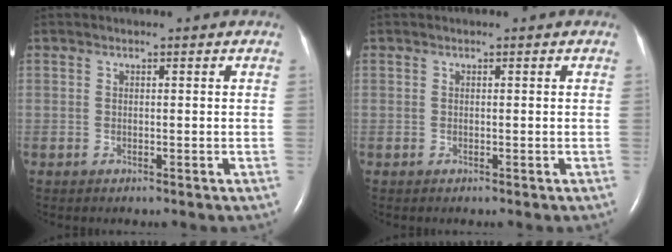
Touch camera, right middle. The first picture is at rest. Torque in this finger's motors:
{"motor_torque": [0.14, -0.18, 0.05, 0.01]}